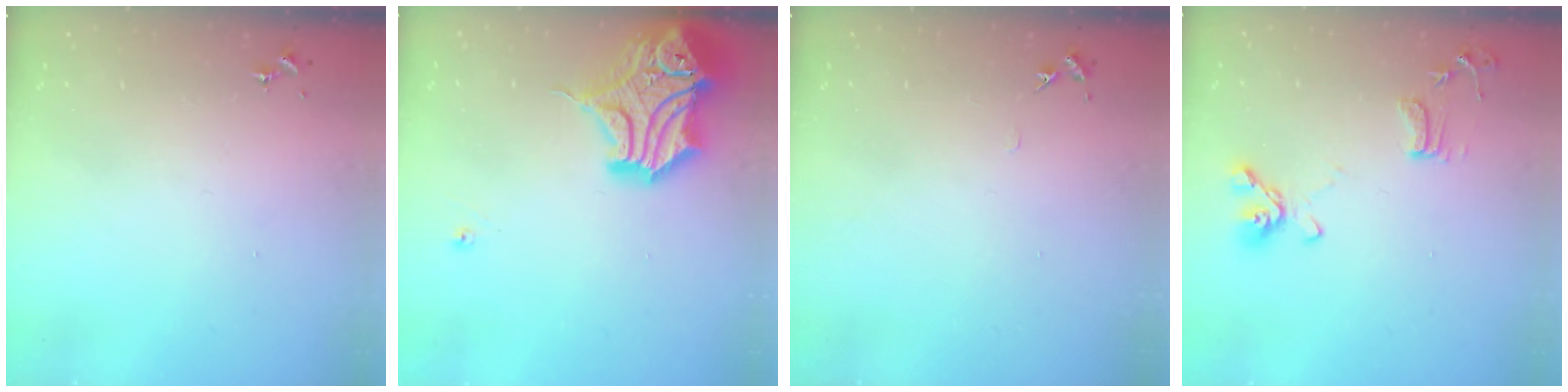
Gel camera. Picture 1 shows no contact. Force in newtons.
{"total": 19.9, "press": 19.7, "slide": 3.3}
{"total": 4.0, "press": 4.0, "slide": 0.5}
{"total": 11.2, "press": 11.0, "slide": 2.0}